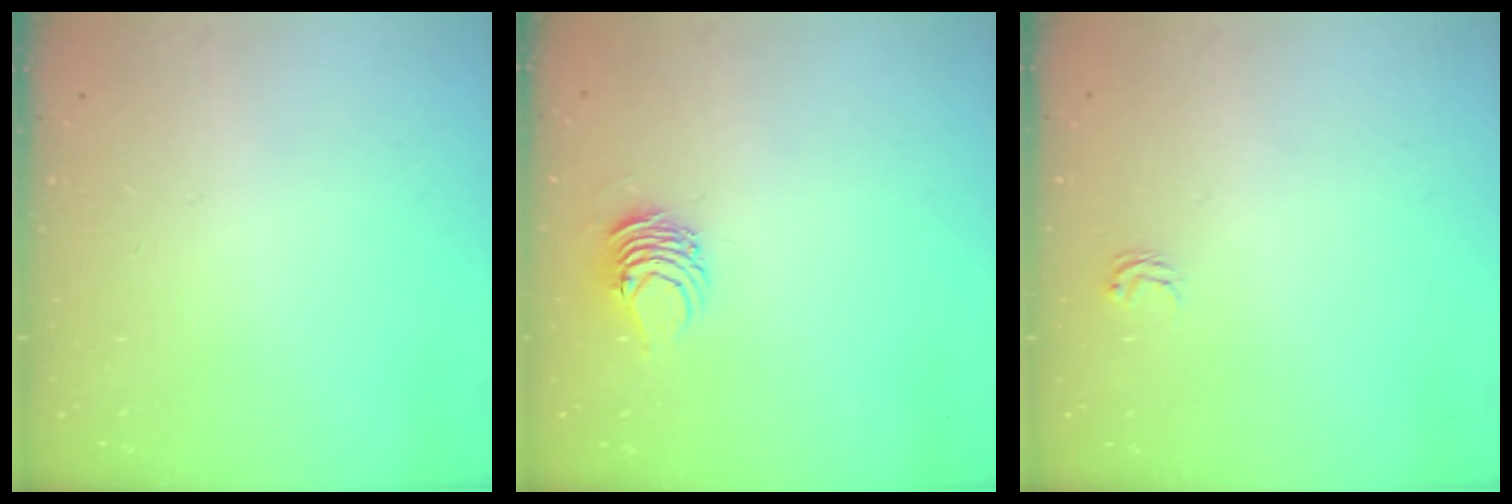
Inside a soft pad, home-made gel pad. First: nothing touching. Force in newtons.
{"total": 6.7, "press": 6.6, "slide": 1.2}
{"total": 2.1, "press": 2.1, "slide": 0.2}